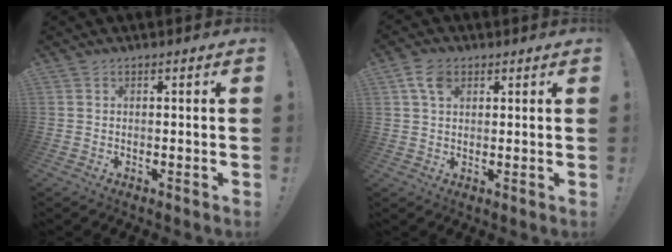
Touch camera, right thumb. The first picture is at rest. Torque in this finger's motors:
{"motor_torque": [0.05, 0.05, 0.20, 0.36, 0.02]}